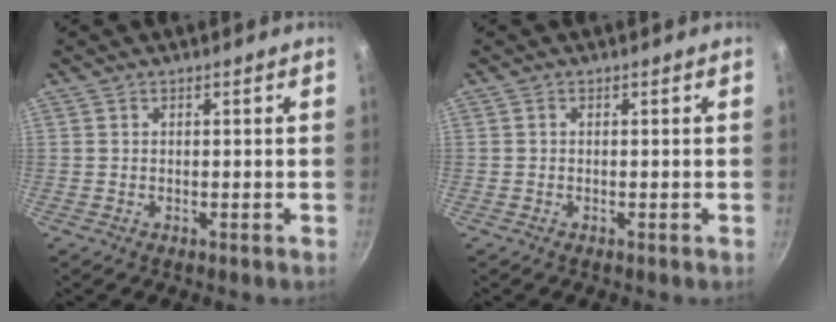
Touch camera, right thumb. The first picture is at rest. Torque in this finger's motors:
{"motor_torque": [0.18, -0.35, -0.13, 0.13, -0.03]}